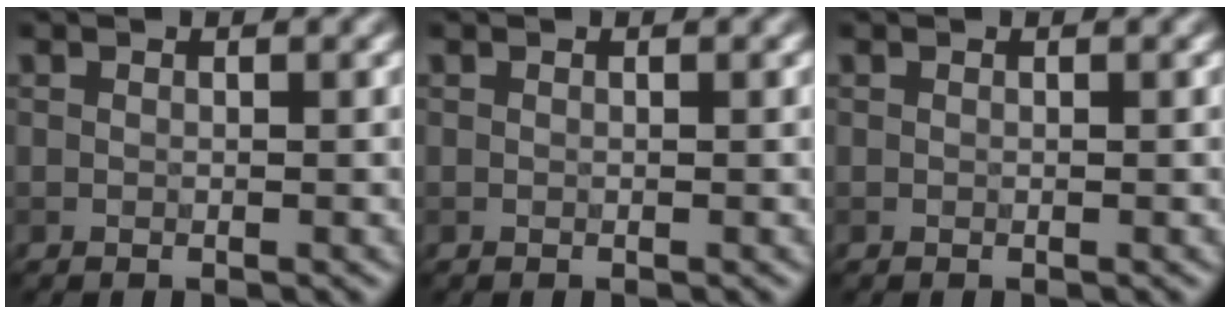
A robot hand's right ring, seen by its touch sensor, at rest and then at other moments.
{"total": 0.0}
{"total": 0.0}